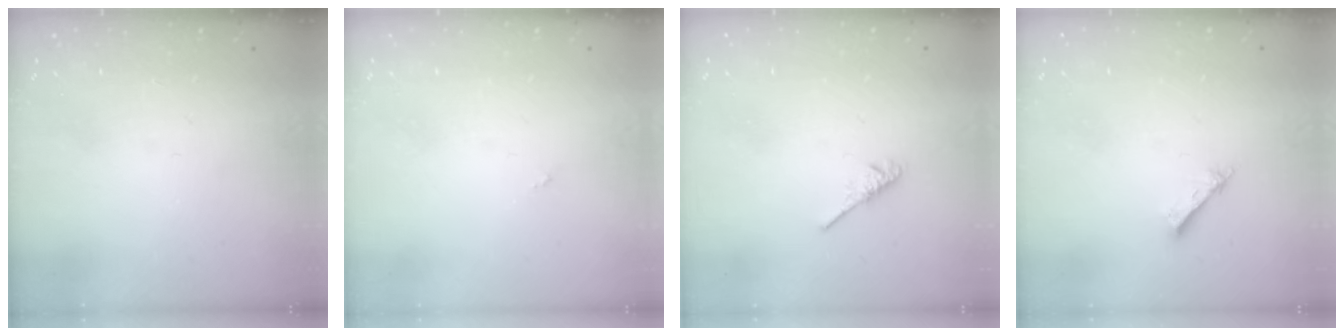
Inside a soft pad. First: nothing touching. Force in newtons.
{"total": 0.0}
{"total": 1.9, "press": 1.9, "slide": 0.4}
{"total": 1.5, "press": 1.5, "slide": 0.2}